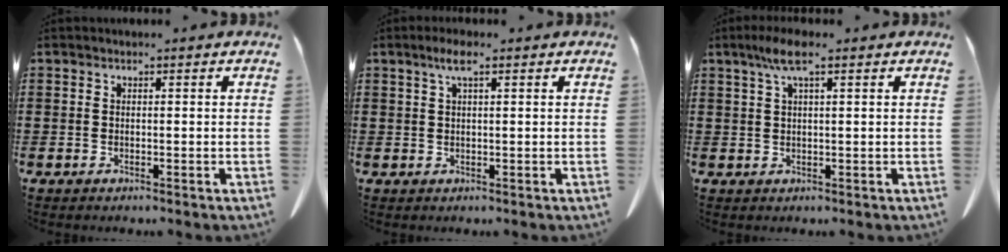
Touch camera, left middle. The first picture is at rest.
{"total": 3.3, "force": [1.6, 0.6, 2.8], "torque": [-0.060, 0.006, 0.027]}
{"total": 3.9, "force": [1.8, 0.7, 3.3], "torque": [-0.070, 0.006, 0.030]}